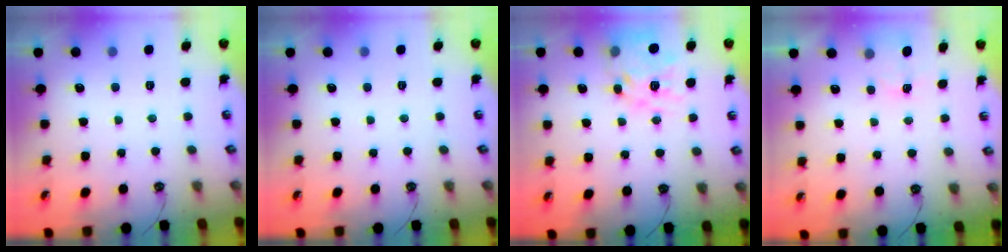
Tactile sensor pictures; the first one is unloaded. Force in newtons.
{"total": 0.0}
{"total": 16.2, "press": 16.1, "slide": 1.4}
{"total": 2.2, "press": 2.2, "slide": 0.4}